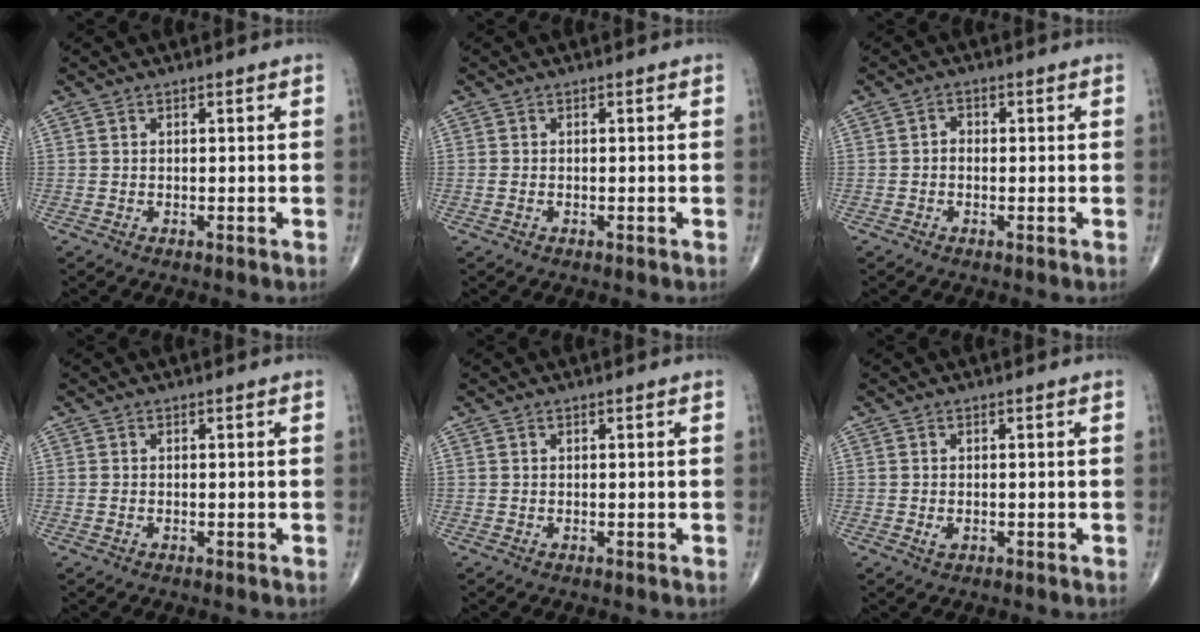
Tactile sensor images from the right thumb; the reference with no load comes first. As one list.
[{"total": 0.8, "force": [-0.2, 0.5, 0.6], "torque": [-0.020, 0.002, -0.002]}, {"total": 1.5, "force": [-0.2, 1.2, 0.9], "torque": [-0.008, 0.006, -0.007]}, {"total": 0.6, "force": [-0.2, 0.4, 0.5], "torque": [-0.016, 0.002, -0.001]}, {"total": 0.0}, {"total": 1.2, "force": [-0.4, 0.7, 0.9], "torque": [-0.017, 0.000, -0.006]}]